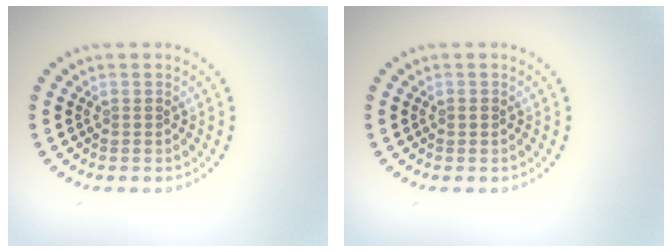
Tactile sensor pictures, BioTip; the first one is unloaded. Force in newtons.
{"total": 0.7, "press": 0.7, "slide": 0.2}